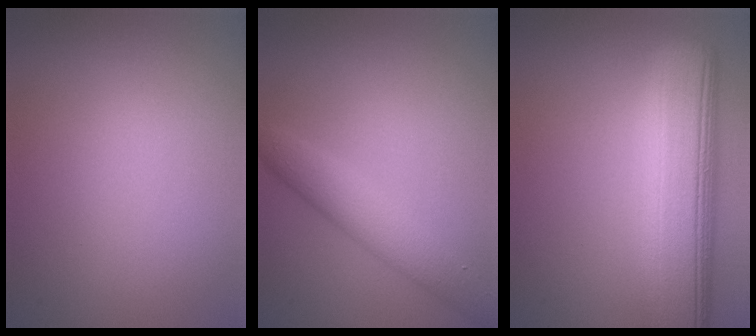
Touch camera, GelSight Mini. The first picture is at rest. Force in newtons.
{"total": 3.6, "press": 3.6, "slide": 0.1}
{"total": 11.1, "press": 11.0, "slide": 1.1}